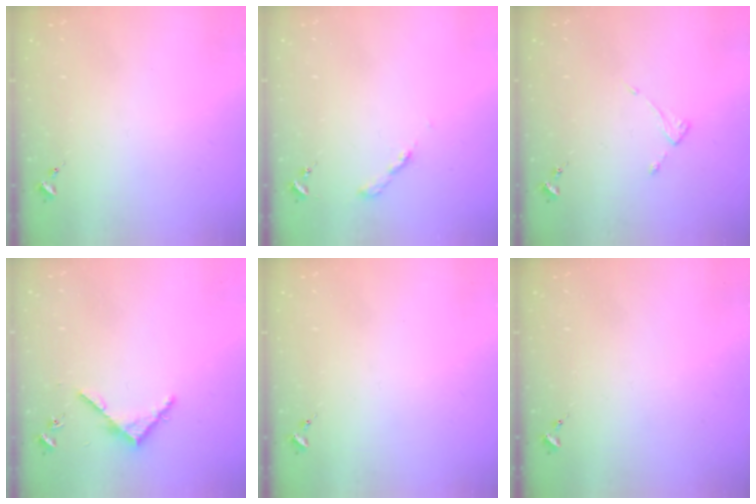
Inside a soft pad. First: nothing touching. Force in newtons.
{"total": 3.1, "press": 3.1, "slide": 0.2}
{"total": 2.6, "press": 2.6, "slide": 0.3}
{"total": 3.7, "press": 3.7, "slide": 0.3}
{"total": 0.0}
{"total": 0.0}